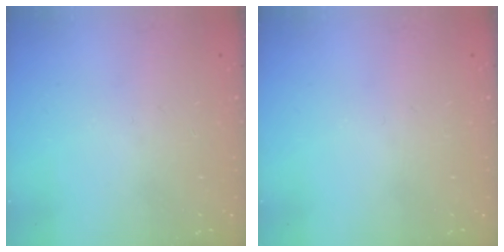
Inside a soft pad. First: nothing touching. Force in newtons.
{"total": 0.0}